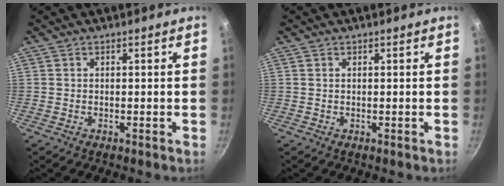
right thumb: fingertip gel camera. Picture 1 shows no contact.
{"total": 0.0}